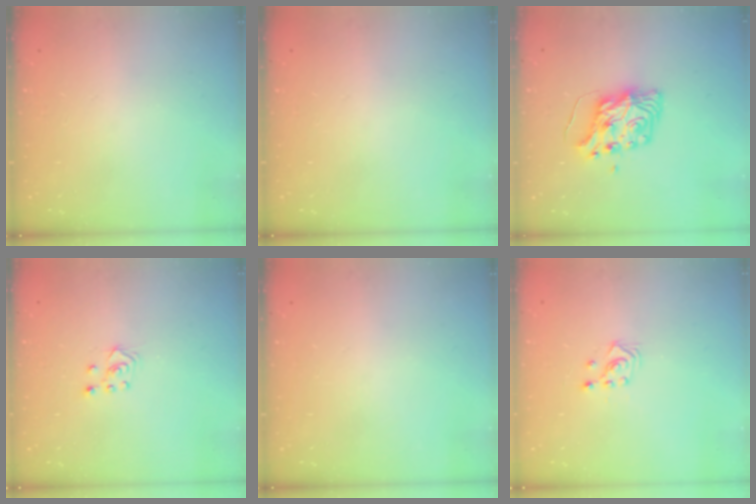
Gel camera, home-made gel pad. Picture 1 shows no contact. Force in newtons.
{"total": 0.0}
{"total": 8.9, "press": 8.9, "slide": 0.3}
{"total": 3.4, "press": 3.4, "slide": 0.3}
{"total": 0.0}
{"total": 2.9, "press": 2.7, "slide": 1.0}